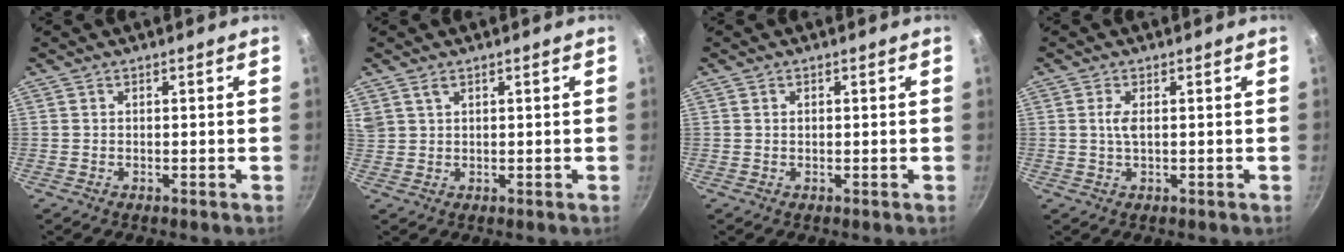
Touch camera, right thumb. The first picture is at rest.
{"total": 2.9, "force": [1.9, 1.5, 1.6], "torque": [-0.032, 0.002, 0.046]}
{"total": 0.5, "force": [0.2, 0.4, 0.3], "torque": [-0.007, 0.002, 0.006]}
{"total": 2.2, "force": [0.4, 0.7, 2.0], "torque": [-0.052, 0.001, 0.010]}